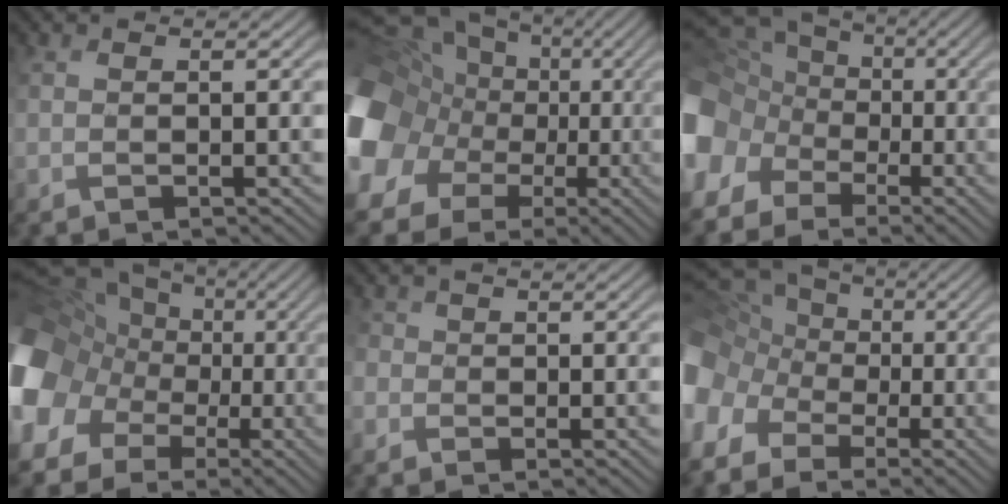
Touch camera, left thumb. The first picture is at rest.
{"total": 17.4, "force": [0.3, 15.7, 7.6], "torque": [-0.234, -0.009, -0.016]}
{"total": 15.1, "force": [-2.9, 13.4, 6.3], "torque": [-0.210, -0.016, -0.087]}
{"total": 16.4, "force": [-1.5, 14.5, 7.6], "torque": [-0.246, -0.011, -0.033]}
{"total": 2.0, "force": [-1.5, 0.8, -1.0], "torque": [0.006, -0.008, -0.018]}
{"total": 13.7, "force": [-3.3, 12.2, 5.3], "torque": [-0.193, -0.012, -0.087]}